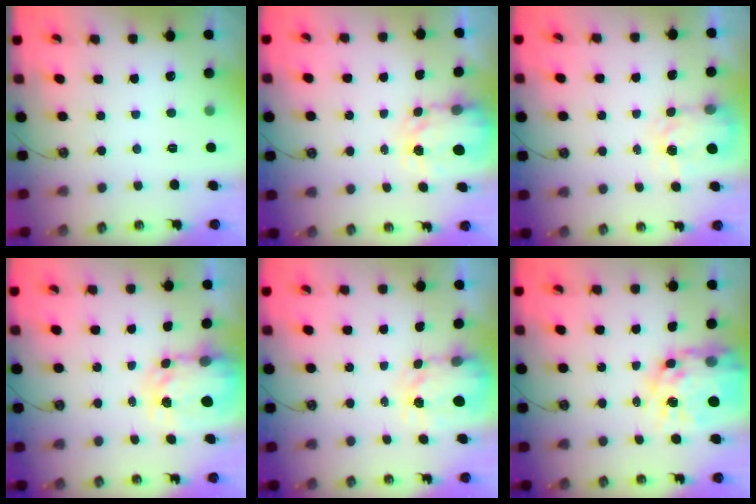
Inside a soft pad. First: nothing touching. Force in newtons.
{"total": 3.9, "press": 3.9, "slide": 0.3}
{"total": 3.9, "press": 3.9, "slide": 0.7}
{"total": 5.5, "press": 5.4, "slide": 0.6}
{"total": 3.7, "press": 3.7, "slide": 0.4}
{"total": 18.4, "press": 18.3, "slide": 1.8}